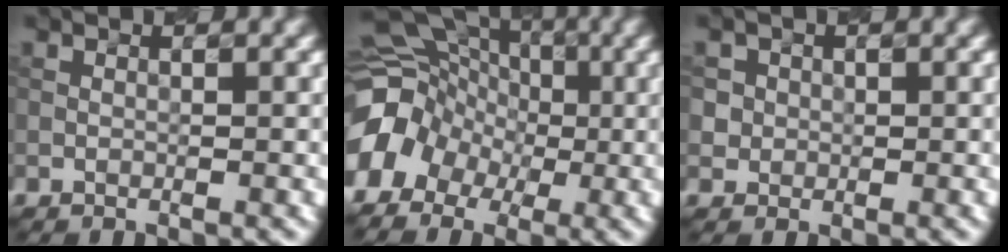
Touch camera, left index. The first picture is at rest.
{"total": 12.5, "force": [-3.6, 10.9, 5.0], "torque": [-0.101, -0.004, -0.080]}
{"total": 2.2, "force": [0.5, 2.1, 0.5], "torque": [-0.005, -0.003, 0.025]}